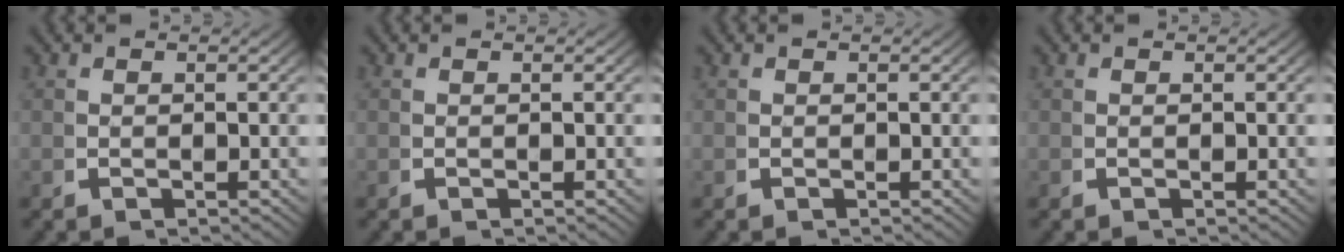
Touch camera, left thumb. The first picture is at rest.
{"total": 0.0}
{"total": 0.0}
{"total": 0.0}